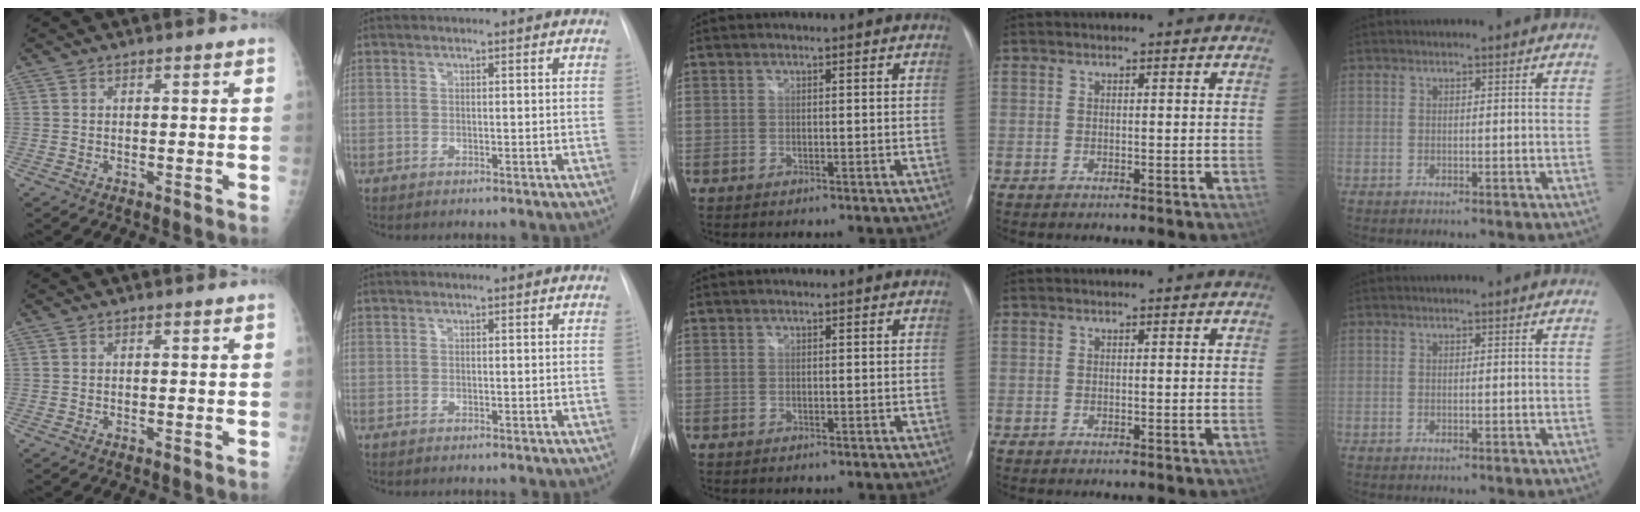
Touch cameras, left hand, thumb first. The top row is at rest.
{}